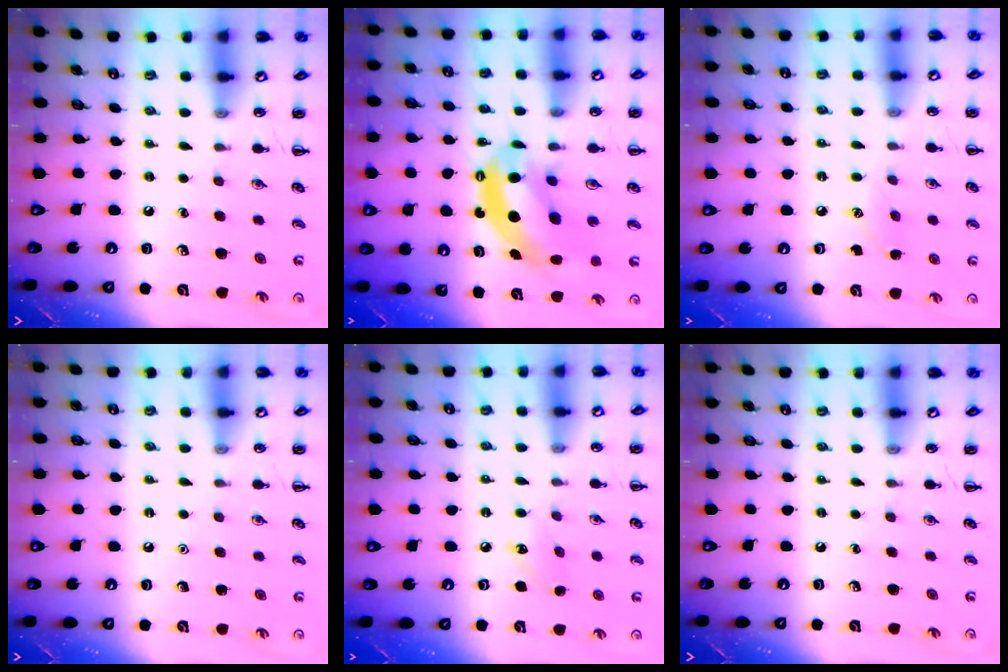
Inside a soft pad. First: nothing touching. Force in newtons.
{"total": 10.1, "press": 9.7, "slide": 2.7}
{"total": 6.8, "press": 6.5, "slide": 1.7}
{"total": 1.6, "press": 1.6, "slide": 0.1}
{"total": 7.5, "press": 7.3, "slide": 1.9}
{"total": 0.0}